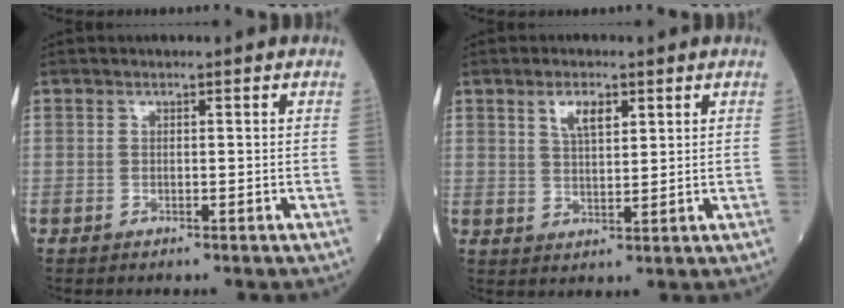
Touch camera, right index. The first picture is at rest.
{"total": 4.1, "force": [2.1, 1.5, 3.1], "torque": [-0.058, 0.003, 0.040]}